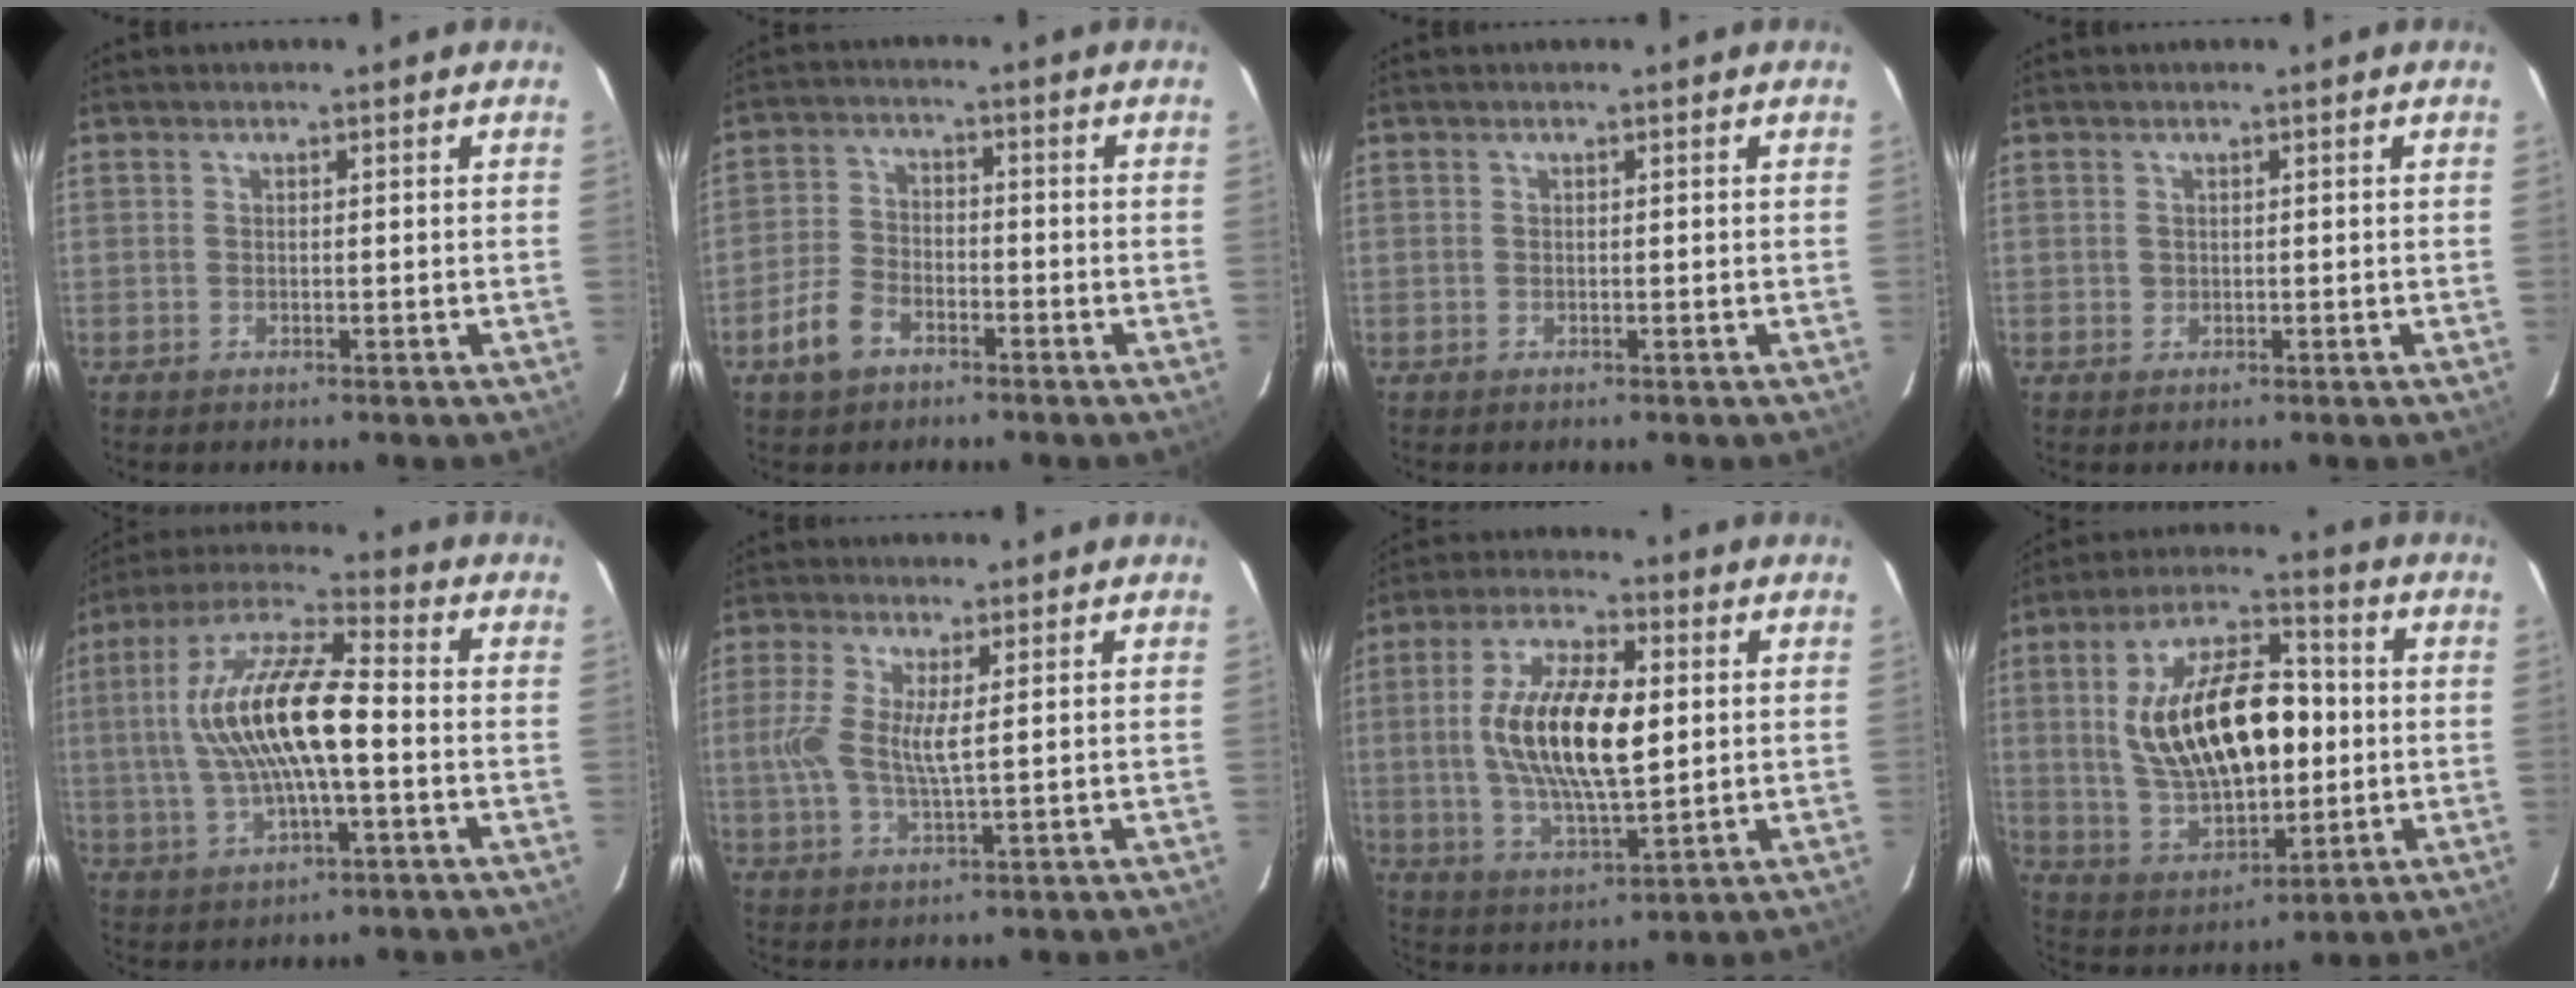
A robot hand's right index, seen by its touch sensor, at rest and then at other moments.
{"total": 7.0, "force": [-4.2, 4.2, 3.7], "torque": [-0.091, 0.007, -0.081]}
{"total": 0.0}
{"total": 0.9, "force": [0.1, 0.9, 0.1], "torque": [0.004, 0.003, 0.003]}
{"total": 16.3, "force": [-0.5, 4.5, 15.6], "torque": [-0.303, 0.013, -0.015]}
{"total": 6.5, "force": [1.0, 1.3, 6.3], "torque": [-0.144, -0.001, 0.015]}
{"total": 15.8, "force": [1.5, 6.0, 14.6], "torque": [-0.278, 0.004, 0.030]}
{"total": 20.9, "force": [1.5, 10.4, 18.0], "torque": [-0.343, 0.016, 0.045]}